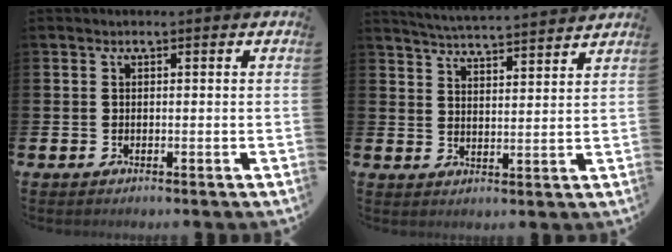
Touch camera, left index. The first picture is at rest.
{"total": 4.9, "force": [4.8, -0.5, 0.4], "torque": [-0.026, -0.037, 0.084]}